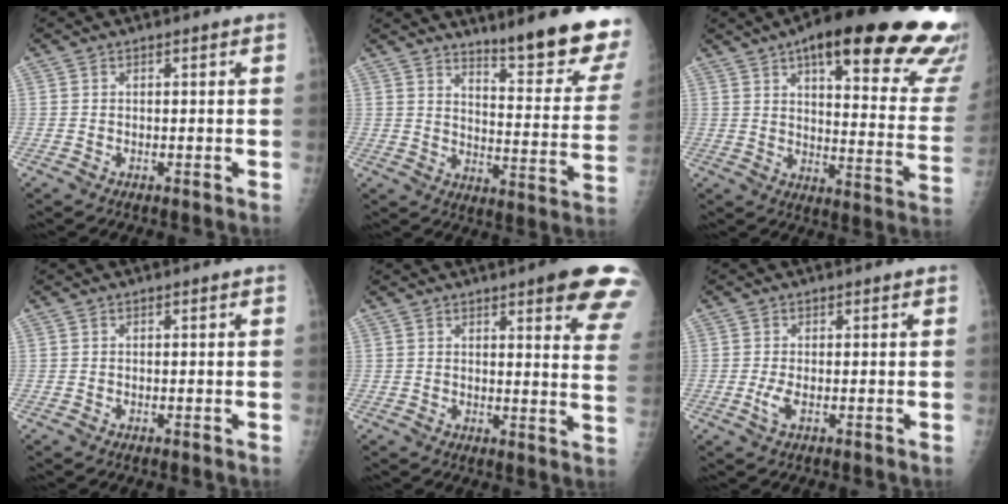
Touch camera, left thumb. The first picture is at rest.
{"total": 18.5, "force": [14.3, 2.5, 11.4], "torque": [-0.127, -0.120, 0.192]}
{"total": 31.2, "force": [19.3, 8.6, 23.0], "torque": [-0.232, -0.053, 0.252]}
{"total": 0.0}
{"total": 14.7, "force": [9.2, 3.0, 11.0], "torque": [-0.106, -0.041, 0.096]}
{"total": 2.0, "force": [-0.1, 0.5, 1.9], "torque": [-0.044, -0.005, 0.000]}